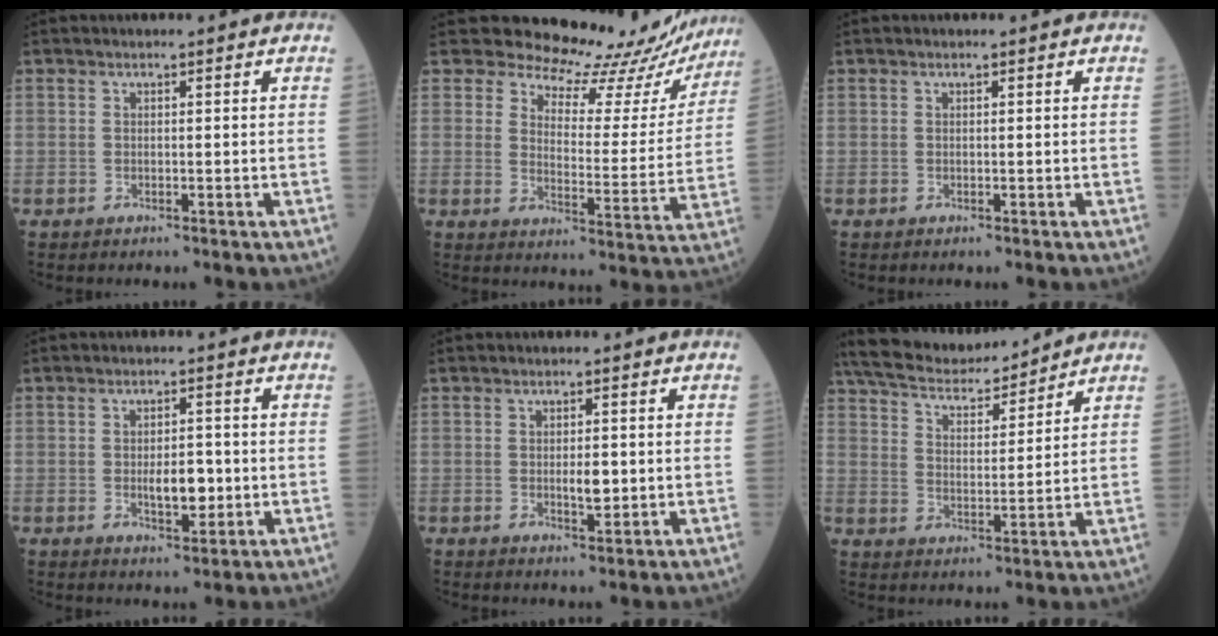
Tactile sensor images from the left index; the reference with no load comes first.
{"total": 16.5, "force": [15.9, 4.0, 1.8], "torque": [-0.009, -0.067, 0.174]}
{"total": 0.0}
{"total": 4.7, "force": [-0.6, 2.0, 4.2], "torque": [-0.070, -0.002, -0.006]}
{"total": 2.7, "force": [0.0, 1.0, 2.5], "torque": [-0.045, -0.002, 0.002]}
{"total": 14.4, "force": [13.3, 2.6, 4.9], "torque": [-0.092, 0.021, 0.229]}